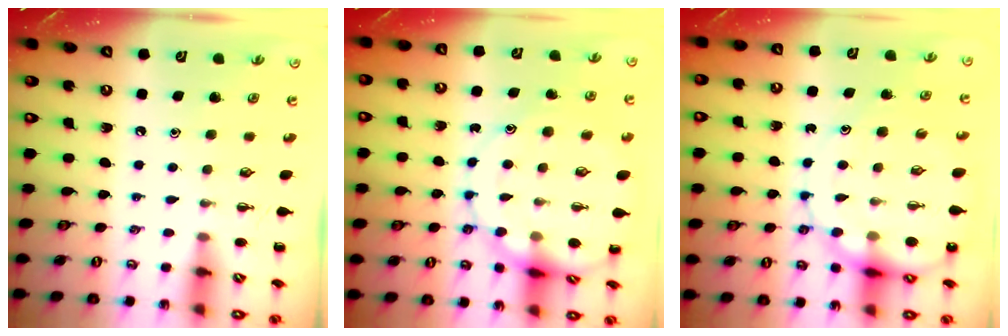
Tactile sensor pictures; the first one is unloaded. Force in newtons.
{"total": 14.6, "press": 14.6, "slide": 1.3}
{"total": 15.0, "press": 14.5, "slide": 3.7}